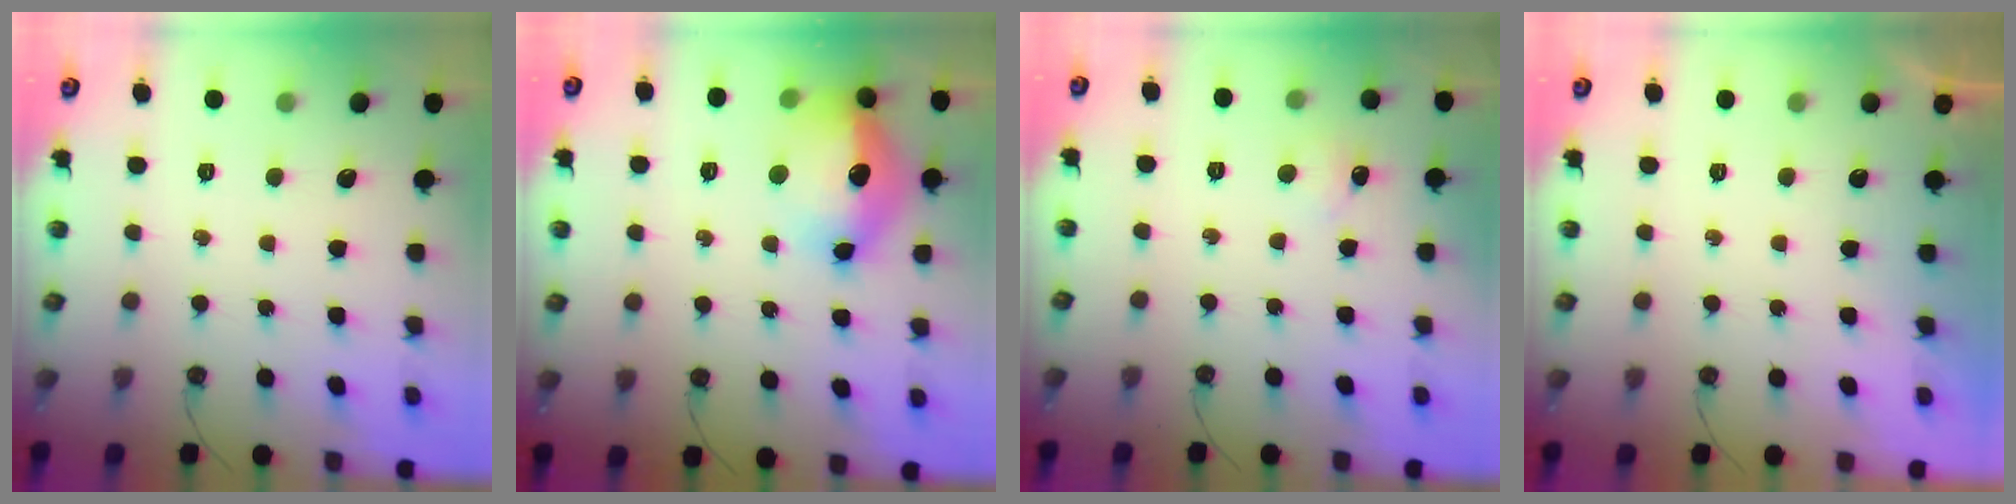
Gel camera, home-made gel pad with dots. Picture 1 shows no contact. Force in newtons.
{"total": 16.5, "press": 16.5, "slide": 1.7}
{"total": 3.6, "press": 3.6, "slide": 0.5}
{"total": 0.0}